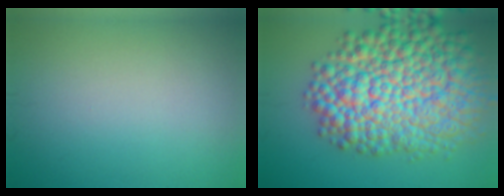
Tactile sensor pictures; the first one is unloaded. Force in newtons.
{"total": 14.0, "press": 14.0, "slide": 0.4}